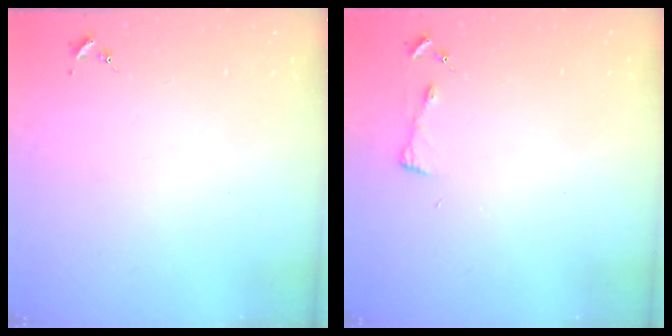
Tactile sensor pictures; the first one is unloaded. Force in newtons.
{"total": 3.2, "press": 3.1, "slide": 0.4}